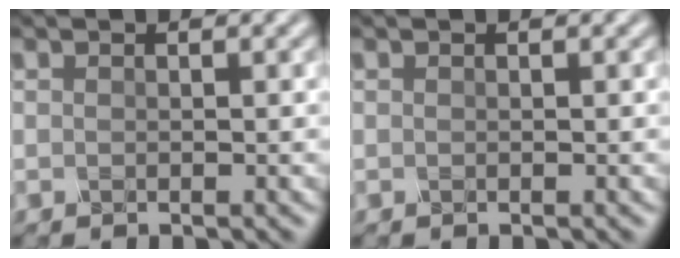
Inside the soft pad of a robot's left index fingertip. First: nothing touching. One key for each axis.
{"total": 0.0}